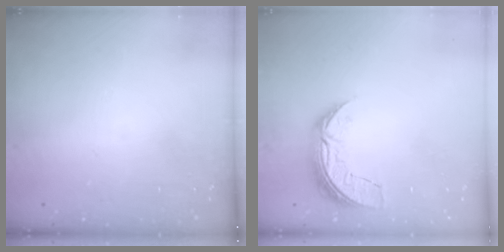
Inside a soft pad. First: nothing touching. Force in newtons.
{"total": 7.3, "press": 7.3, "slide": 0.4}